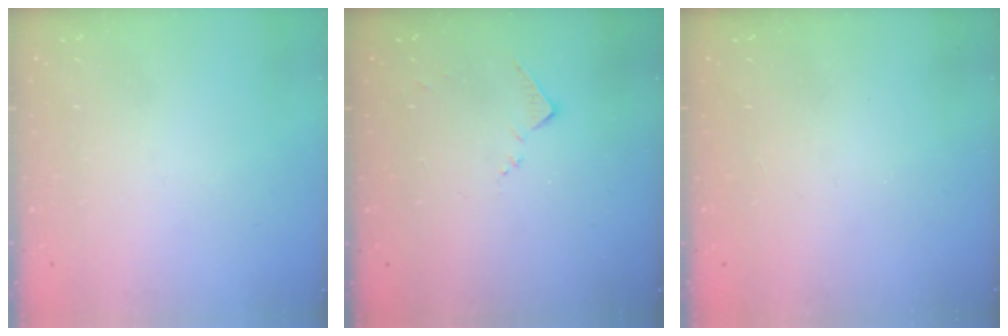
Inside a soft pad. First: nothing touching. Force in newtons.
{"total": 7.5, "press": 7.5, "slide": 0.6}
{"total": 1.0, "press": 0.9, "slide": 0.1}